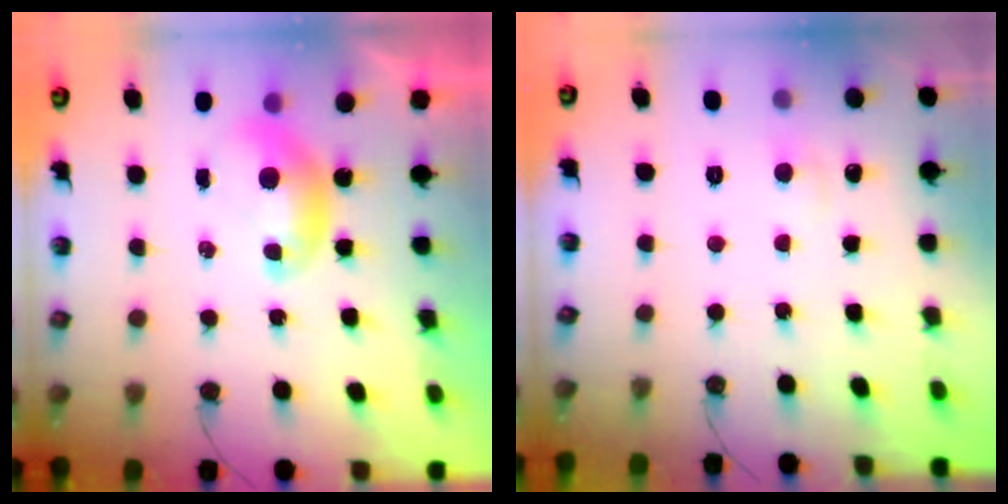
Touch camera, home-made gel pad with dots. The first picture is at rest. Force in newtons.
{"total": 1.0, "press": 0.8, "slide": 0.7}